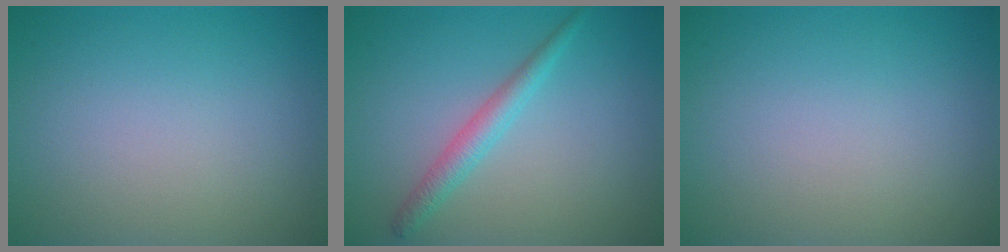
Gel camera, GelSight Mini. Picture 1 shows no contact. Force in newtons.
{"total": 2.2, "press": 2.2, "slide": 0.0}
{"total": 0.0}